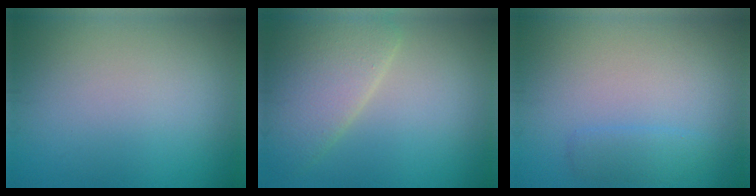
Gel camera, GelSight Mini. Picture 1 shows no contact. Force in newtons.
{"total": 5.7, "press": 5.7, "slide": 0.2}
{"total": 1.5, "press": 1.5, "slide": 0.1}